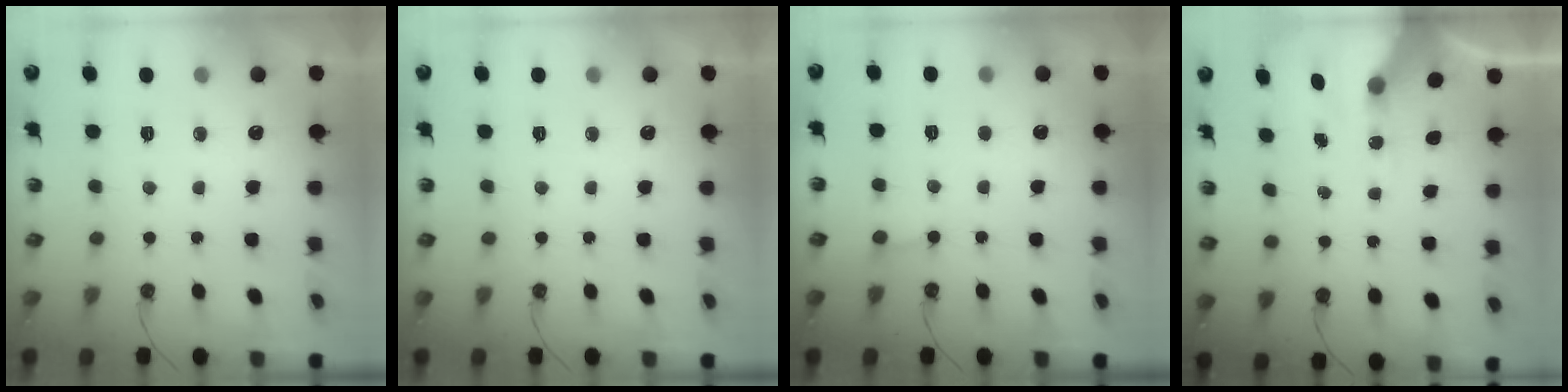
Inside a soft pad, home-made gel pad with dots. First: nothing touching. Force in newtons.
{"total": 0.0}
{"total": 5.4, "press": 5.4, "slide": 0.3}
{"total": 9.3, "press": 9.2, "slide": 1.3}